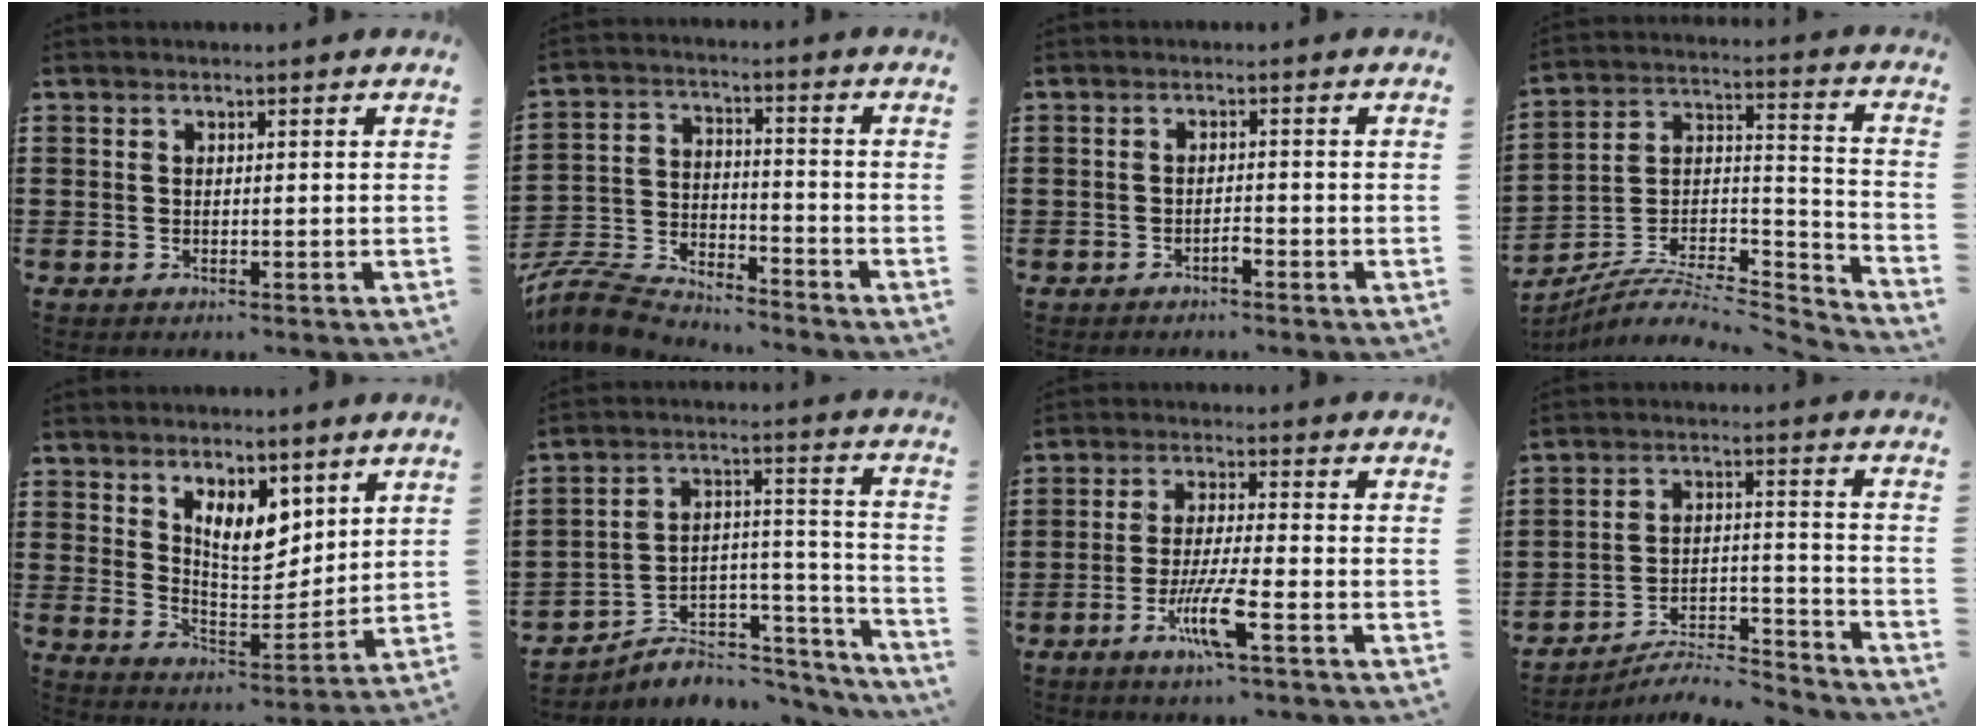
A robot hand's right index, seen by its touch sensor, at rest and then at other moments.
{"total": 7.3, "force": [-7.1, 1.3, 1.4], "torque": [-0.049, 0.001, -0.146]}
{"total": 1.6, "force": [-1.2, 0.3, 0.9], "torque": [-0.021, -0.003, -0.022]}
{"total": 7.0, "force": [-5.6, 2.8, 3.1], "torque": [-0.064, 0.001, -0.113]}
{"total": 8.2, "force": [5.1, 3.9, 5.1], "torque": [-0.092, -0.018, 0.090]}
{"total": 4.5, "force": [-3.6, 2.5, 0.9], "torque": [-0.021, -0.004, -0.068]}
{"total": 7.6, "force": [-3.7, 0.7, 6.6], "torque": [-0.132, -0.013, -0.069]}
{"total": 5.4, "force": [-5.1, 1.0, 1.6], "torque": [-0.025, 0.000, -0.102]}